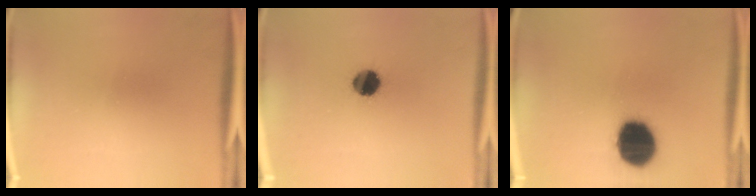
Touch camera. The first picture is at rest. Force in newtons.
{"total": 8.0}
{"total": 17.9}